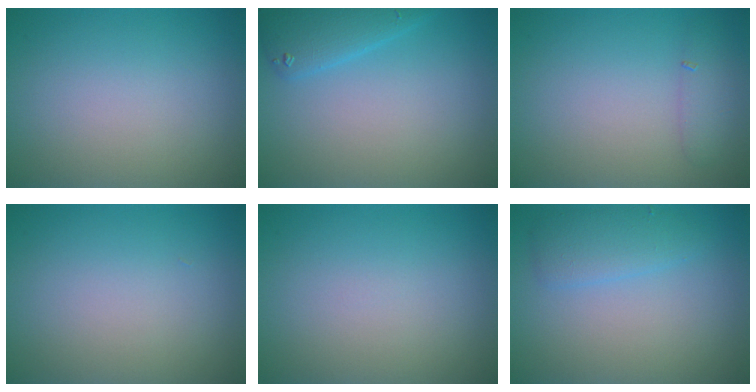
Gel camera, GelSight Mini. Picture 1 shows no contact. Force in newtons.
{"total": 2.9, "press": 2.9, "slide": 0.2}
{"total": 1.4, "press": 1.4, "slide": 0.1}
{"total": 0.0}
{"total": 0.0}
{"total": 2.3, "press": 2.3, "slide": 0.0}